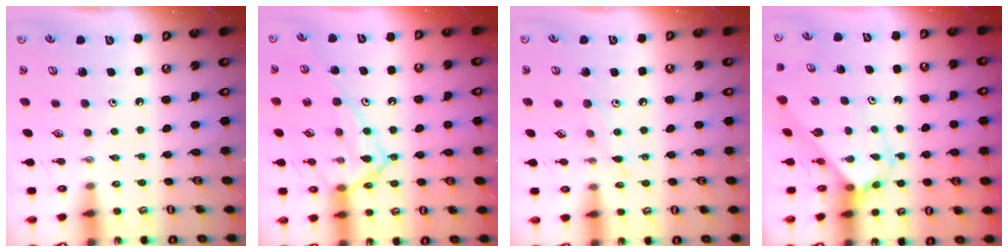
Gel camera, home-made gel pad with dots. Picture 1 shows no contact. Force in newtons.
{"total": 14.8, "press": 14.8, "slide": 1.2}
{"total": 6.6, "press": 6.6, "slide": 0.2}
{"total": 2.7, "press": 2.7, "slide": 0.1}